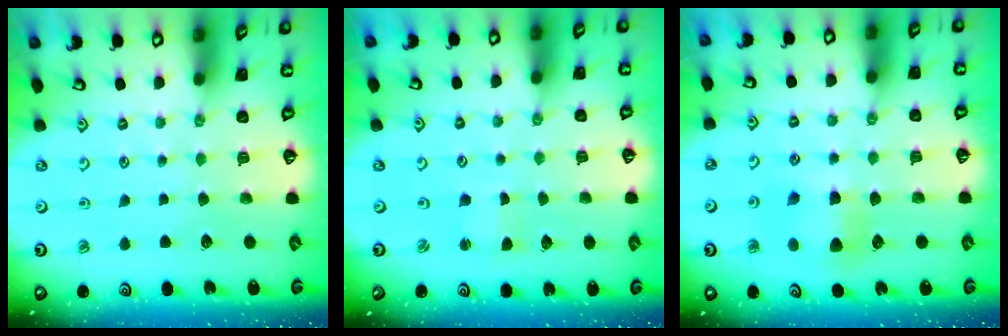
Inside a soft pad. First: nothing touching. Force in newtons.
{"total": 1.3, "press": 1.2, "slide": 0.1}
{"total": 5.9, "press": 5.9, "slide": 0.3}